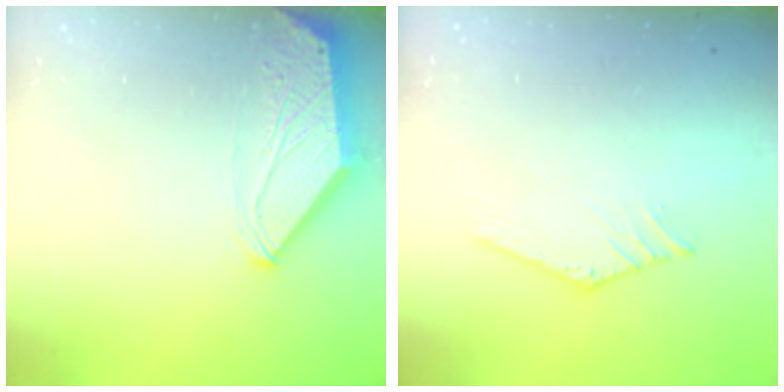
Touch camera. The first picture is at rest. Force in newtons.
{"total": 0.9, "press": 0.9, "slide": 0.1}